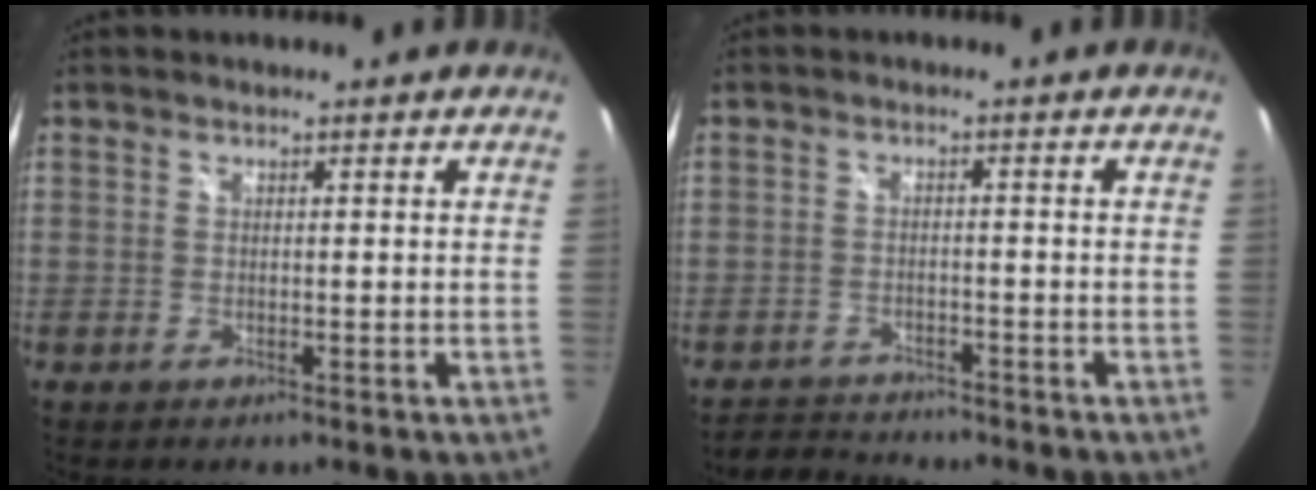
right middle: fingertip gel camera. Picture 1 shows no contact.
{"total": 4.3, "force": [-4.2, 1.0, -0.1], "torque": [-0.016, 0.012, -0.074]}